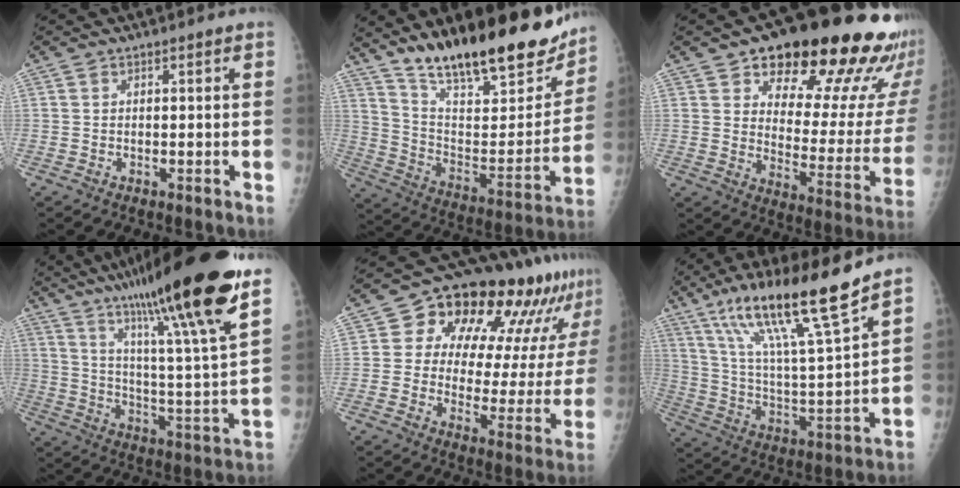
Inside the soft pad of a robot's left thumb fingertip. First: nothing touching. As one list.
[{"total": 27.3, "force": [20.5, 8.5, 15.9], "torque": [-0.207, -0.084, 0.317]}, {"total": 27.2, "force": [17.4, 10.4, 18.2], "torque": [-0.199, -0.074, 0.234]}, {"total": 27.1, "force": [18.2, 1.9, 19.9], "torque": [-0.308, -0.065, 0.294]}, {"total": 21.8, "force": [12.8, 10.6, 14.1], "torque": [-0.147, -0.027, 0.169]}, {"total": 19.8, "force": [13.6, 1.2, 14.2], "torque": [-0.228, -0.065, 0.245]}]